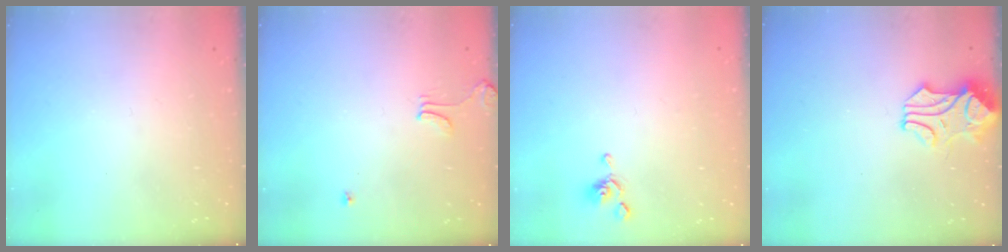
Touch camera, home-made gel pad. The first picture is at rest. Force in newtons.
{"total": 1.7, "press": 1.7, "slide": 0.3}
{"total": 0.0}
{"total": 0.5, "press": 0.5, "slide": 0.1}